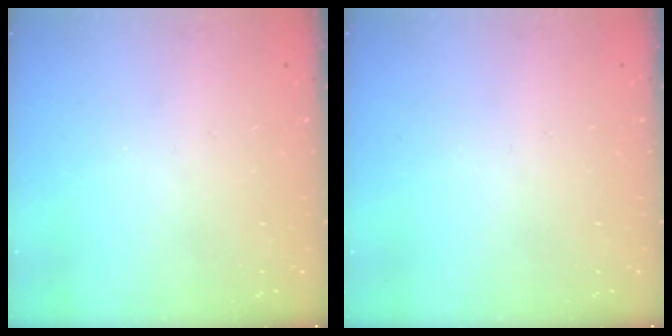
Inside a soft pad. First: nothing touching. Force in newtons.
{"total": 0.0}